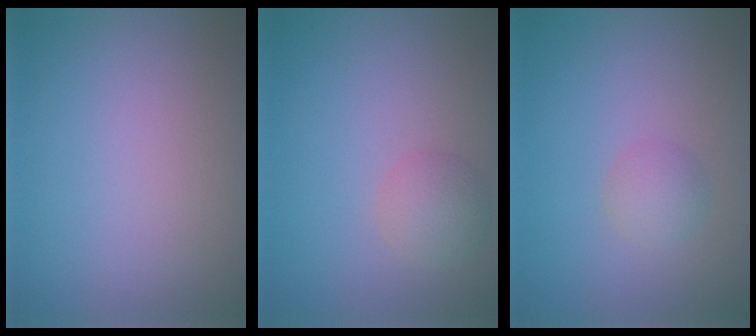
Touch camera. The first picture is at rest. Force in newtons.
{"total": 2.1, "press": 2.1, "slide": 0.1}
{"total": 1.7, "press": 1.7, "slide": 0.0}